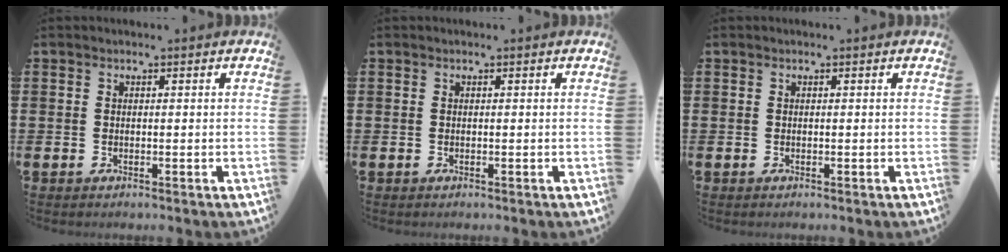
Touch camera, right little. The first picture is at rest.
{"total": 0.0}
{"total": 0.0}